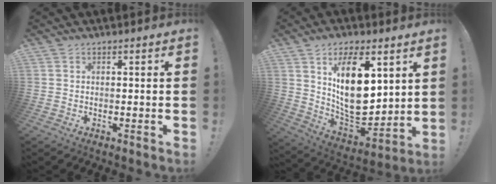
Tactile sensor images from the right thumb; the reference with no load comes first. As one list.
[{"total": 20.2, "force": [6.8, 10.4, 15.9], "torque": [-0.279, -0.038, 0.116]}]